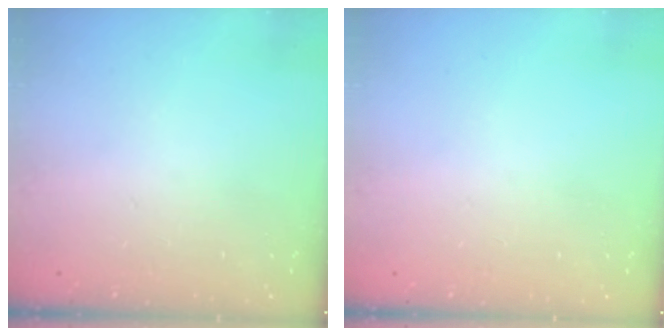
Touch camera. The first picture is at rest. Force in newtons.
{"total": 0.0}